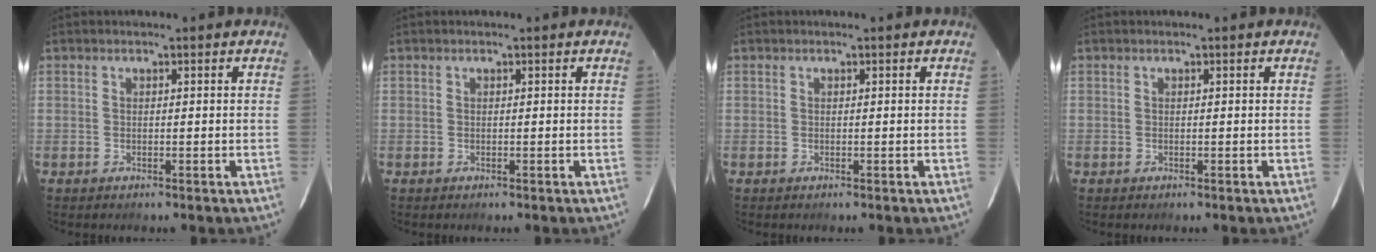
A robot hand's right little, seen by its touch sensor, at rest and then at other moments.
{"total": 0.0}
{"total": 0.0}
{"total": 0.0}